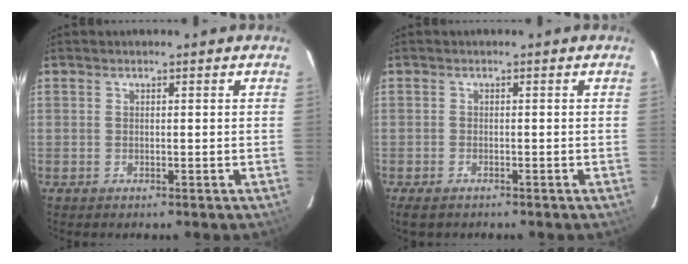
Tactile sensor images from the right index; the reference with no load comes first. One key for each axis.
{"total": 3.4, "fx": -2.5, "fy": 1.7, "fz": 1.6, "tx": -0.042, "ty": -0.011, "tz": -0.045}